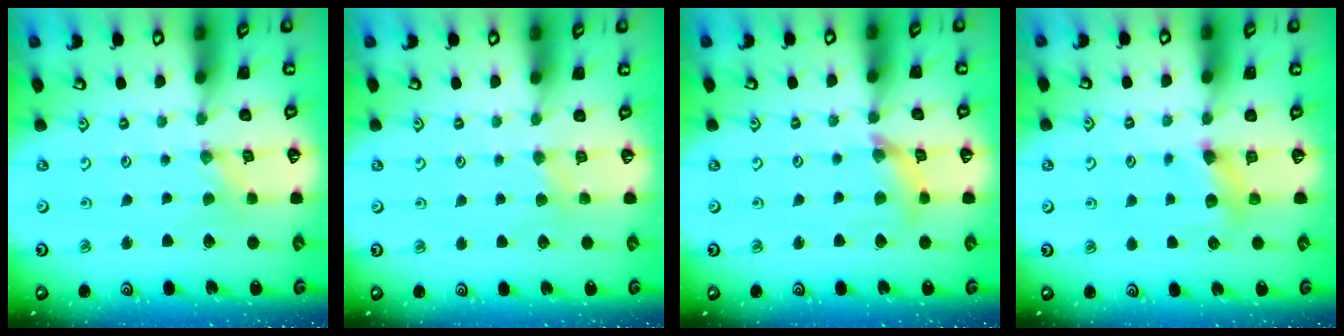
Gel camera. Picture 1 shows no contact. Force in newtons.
{"total": 3.2, "press": 3.1, "slide": 0.6}
{"total": 7.8, "press": 7.8, "slide": 0.8}
{"total": 5.7, "press": 5.7, "slide": 0.5}